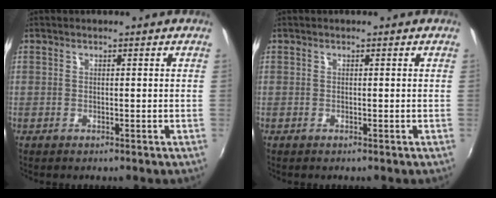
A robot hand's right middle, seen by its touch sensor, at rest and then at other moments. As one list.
[{"total": 0.0}]